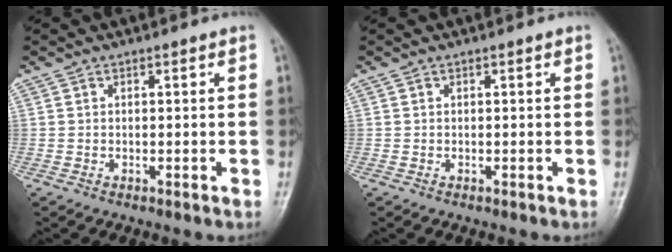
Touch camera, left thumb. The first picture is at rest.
{"total": 0.0}